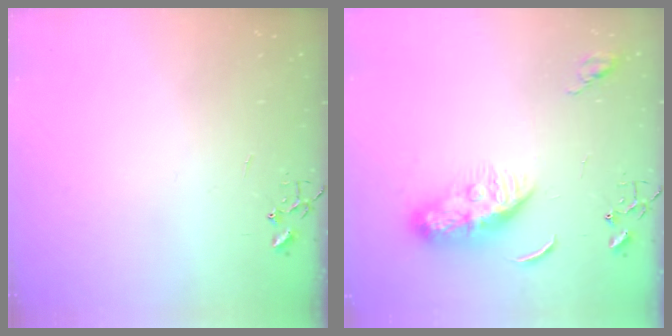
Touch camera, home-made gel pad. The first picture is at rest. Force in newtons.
{"total": 10.3, "press": 10.2, "slide": 0.9}